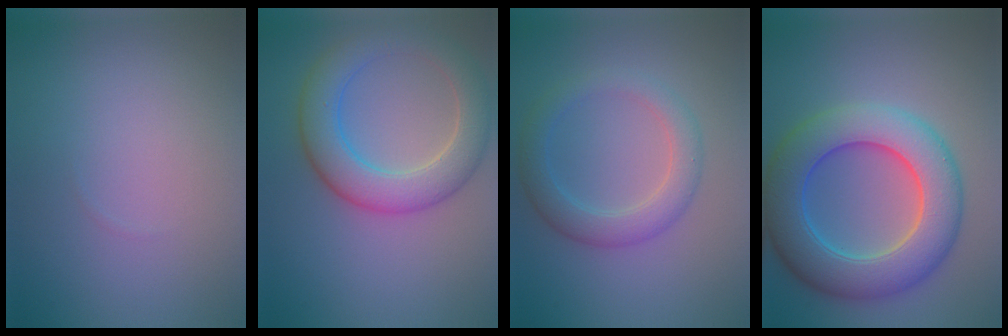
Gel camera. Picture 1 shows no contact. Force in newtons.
{"total": 6.3, "press": 6.2, "slide": 0.6}
{"total": 3.6, "press": 3.6, "slide": 0.1}
{"total": 9.7, "press": 9.7, "slide": 0.6}